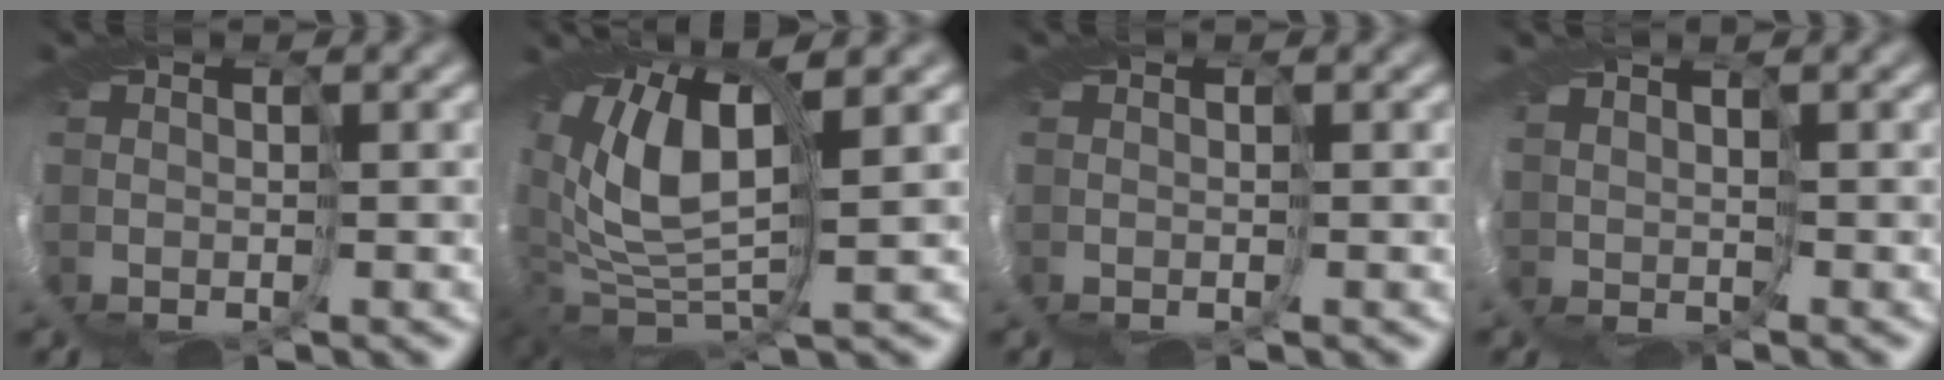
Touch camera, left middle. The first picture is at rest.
{"total": 10.7, "force": [3.0, 5.6, 8.7], "torque": [-0.184, -0.018, 0.067]}
{"total": 0.0}
{"total": 1.1, "force": [1.1, -0.1, -0.1], "torque": [-0.004, -0.002, 0.019]}